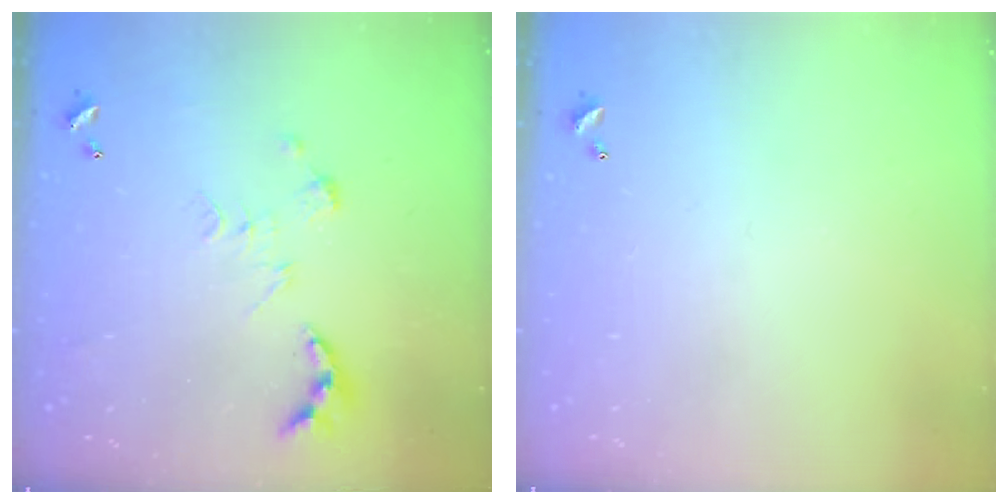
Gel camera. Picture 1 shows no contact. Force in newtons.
{"total": 0.0}